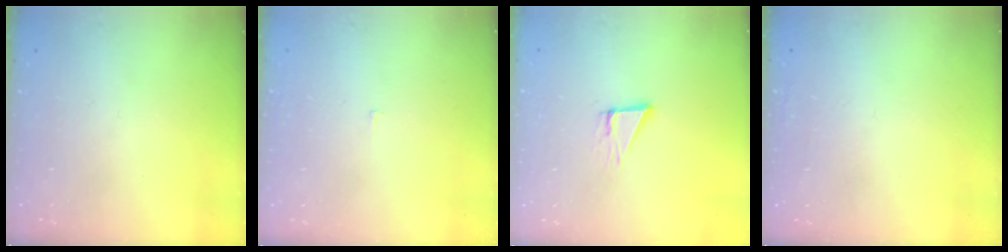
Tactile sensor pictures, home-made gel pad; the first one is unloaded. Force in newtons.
{"total": 1.9, "press": 1.9, "slide": 0.1}
{"total": 3.8, "press": 3.7, "slide": 0.4}
{"total": 1.6, "press": 1.6, "slide": 0.1}